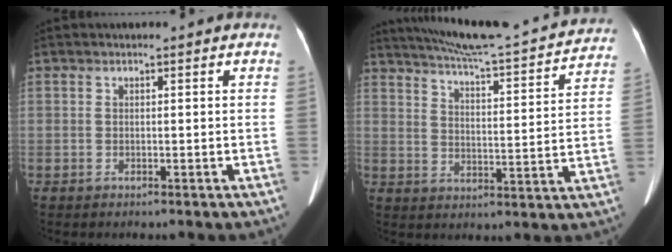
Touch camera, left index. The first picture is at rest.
{"total": 22.9, "force": [21.1, 1.8, 8.8], "torque": [-0.138, -0.020, 0.275]}